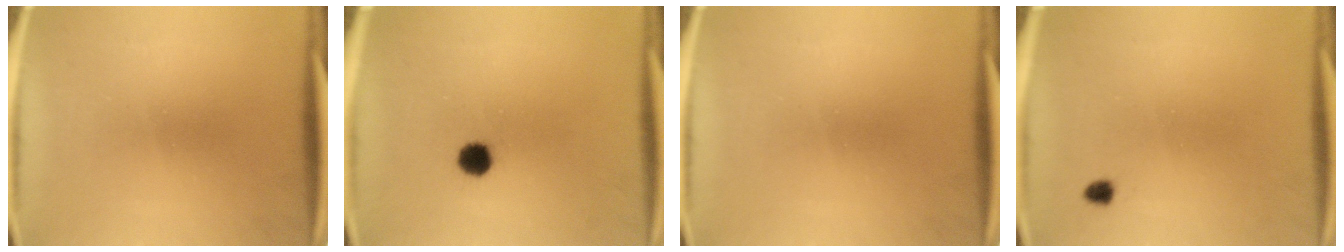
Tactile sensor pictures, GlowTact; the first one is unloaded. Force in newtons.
{"total": 4.1}
{"total": 0.0}
{"total": 1.2}